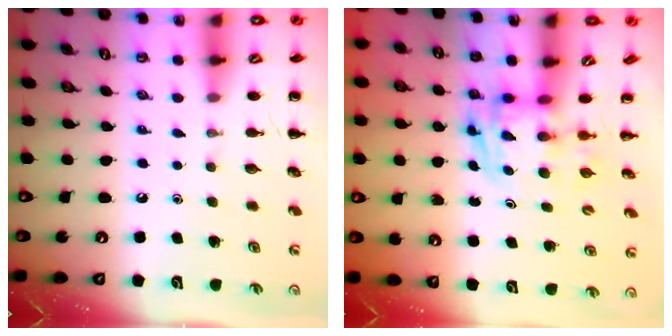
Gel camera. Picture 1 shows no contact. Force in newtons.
{"total": 2.8, "press": 2.8, "slide": 0.5}